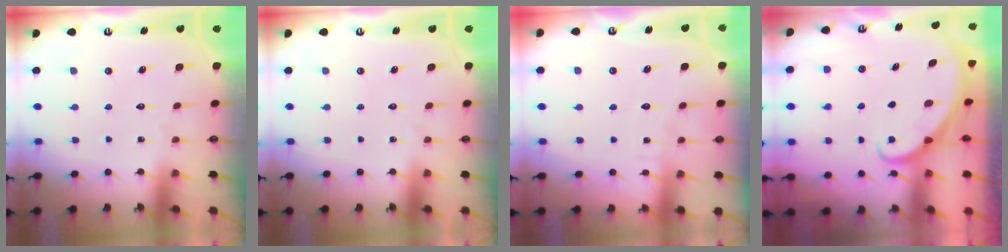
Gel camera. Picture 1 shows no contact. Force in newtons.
{"total": 0.0}
{"total": 2.9, "press": 2.8, "slide": 0.4}
{"total": 1.8, "press": 1.8, "slide": 0.1}